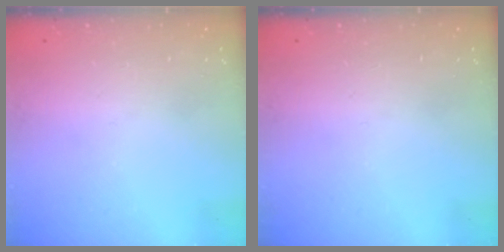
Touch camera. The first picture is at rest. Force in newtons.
{"total": 0.0}